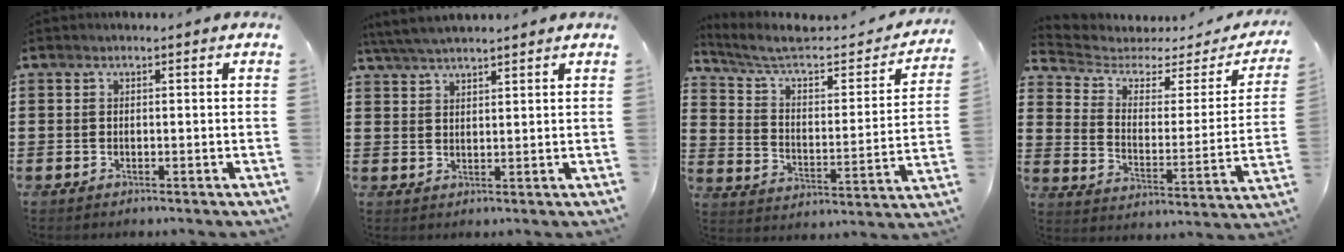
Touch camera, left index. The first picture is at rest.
{"total": 4.0, "force": [3.7, 0.3, 1.5], "torque": [-0.039, -0.003, 0.069]}
{"total": 6.9, "force": [5.5, 1.8, 3.8], "torque": [-0.098, -0.036, 0.092]}
{"total": 3.5, "force": [2.5, 1.9, 1.6], "torque": [-0.052, -0.015, 0.035]}